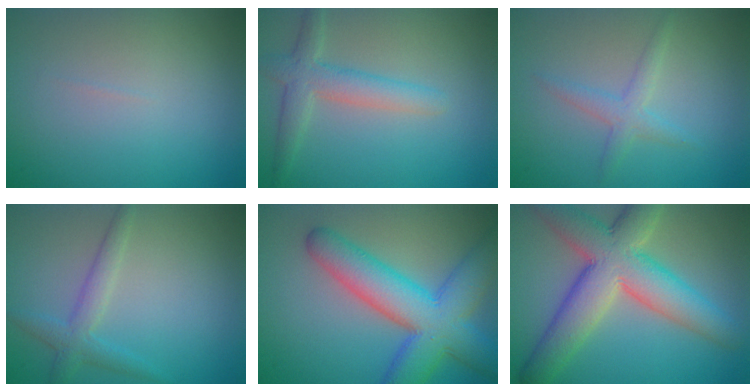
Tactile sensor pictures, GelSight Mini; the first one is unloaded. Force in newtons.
{"total": 3.4, "press": 3.4, "slide": 0.3}
{"total": 2.0, "press": 2.0, "slide": 0.1}
{"total": 2.4, "press": 2.4, "slide": 0.1}
{"total": 9.5, "press": 9.5, "slide": 0.3}
{"total": 9.5, "press": 9.5, "slide": 0.6}